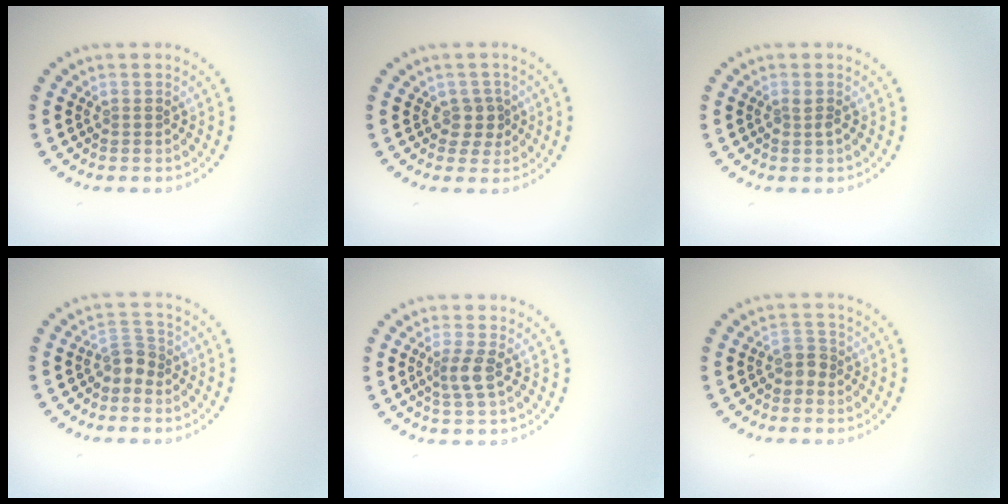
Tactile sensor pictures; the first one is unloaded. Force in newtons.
{"total": 1.9, "press": 1.5, "slide": 1.1}
{"total": 0.6, "press": 0.6, "slide": 0.1}
{"total": 2.1, "press": 1.6, "slide": 1.3}
{"total": 2.0, "press": 1.7, "slide": 1.2}
{"total": 1.7, "press": 1.5, "slide": 0.8}